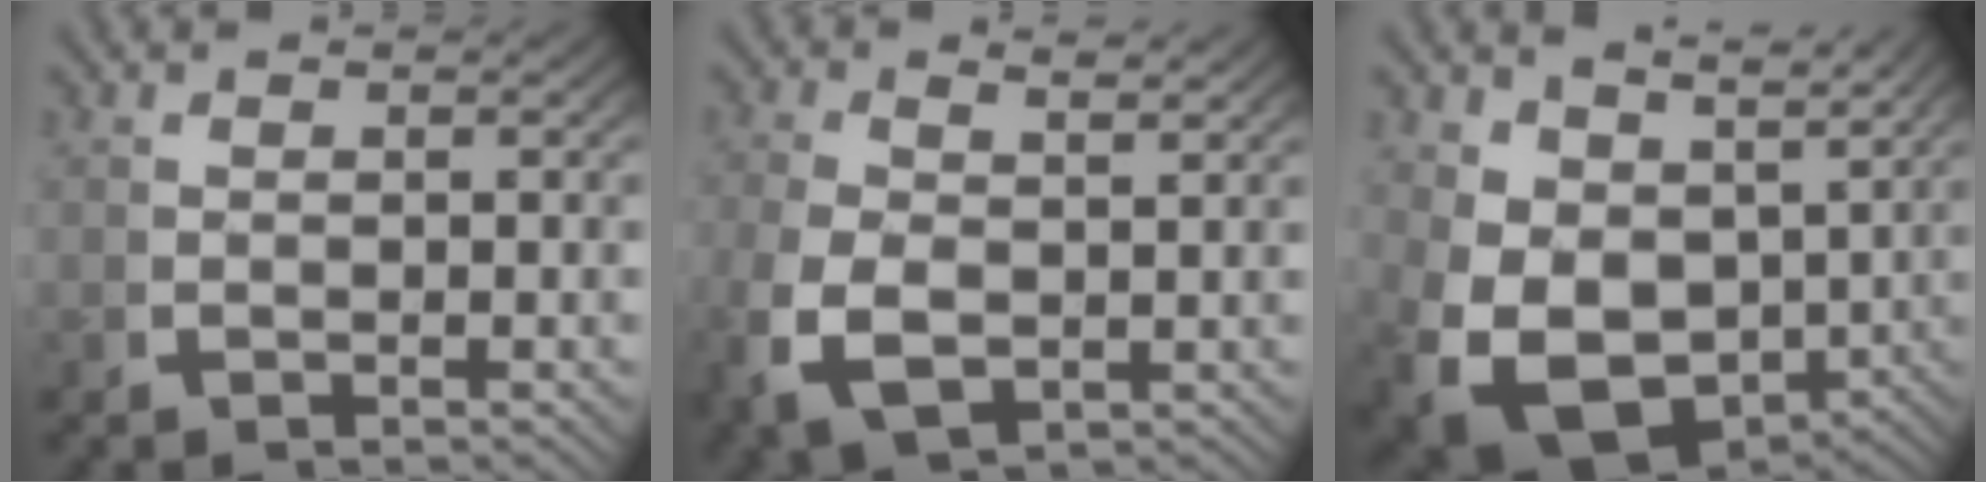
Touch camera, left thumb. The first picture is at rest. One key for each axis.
{"total": 5.3, "fx": -0.4, "fy": 3.2, "fz": 4.2, "tx": -0.111, "ty": -0.021, "tz": 0.011}
{"total": 10.3, "fx": -2.2, "fy": 7.2, "fz": 7.0, "tx": -0.168, "ty": -0.072, "tz": -0.007}